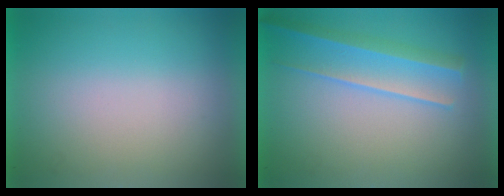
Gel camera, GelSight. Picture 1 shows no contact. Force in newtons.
{"total": 2.2}